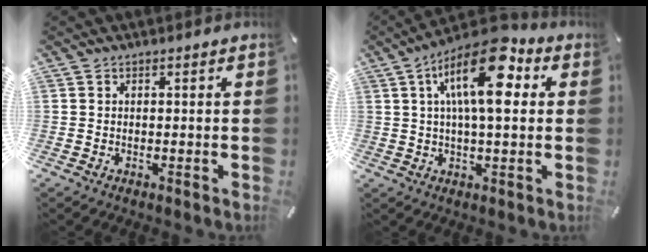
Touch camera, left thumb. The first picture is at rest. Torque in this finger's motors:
{"motor_torque": [0.42, 1.22, 2.11, -0.66, 0.56]}